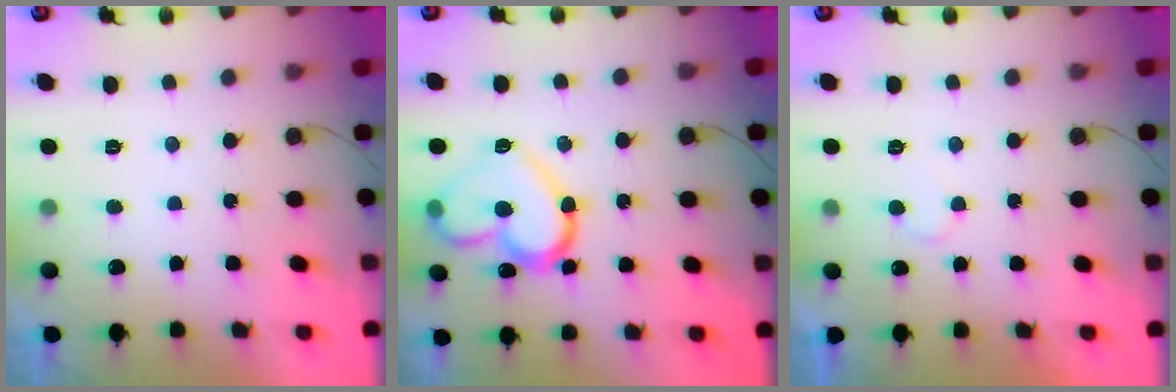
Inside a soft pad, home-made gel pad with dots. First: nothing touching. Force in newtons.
{"total": 17.5, "press": 17.4, "slide": 1.4}
{"total": 4.1, "press": 4.1, "slide": 0.2}